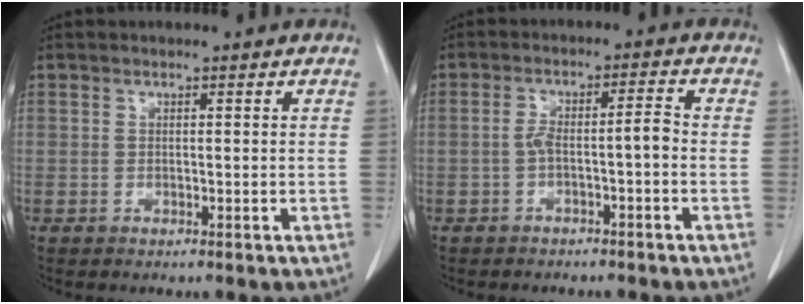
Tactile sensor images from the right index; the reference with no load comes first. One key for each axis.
{"total": 4.3, "fx": -1.3, "fy": 0.7, "fz": 4.1, "tx": -0.075, "ty": 0.022, "tz": -0.019}